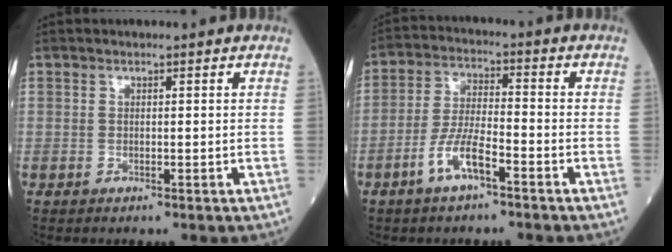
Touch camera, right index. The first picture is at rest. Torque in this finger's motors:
{"motor_torque": [0.24, -0.17, 0.16, 0.09]}